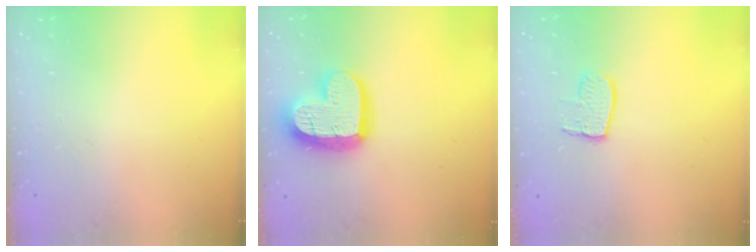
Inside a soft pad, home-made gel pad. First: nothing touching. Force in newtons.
{"total": 19.2, "press": 19.1, "slide": 1.8}
{"total": 8.3, "press": 8.3, "slide": 0.7}